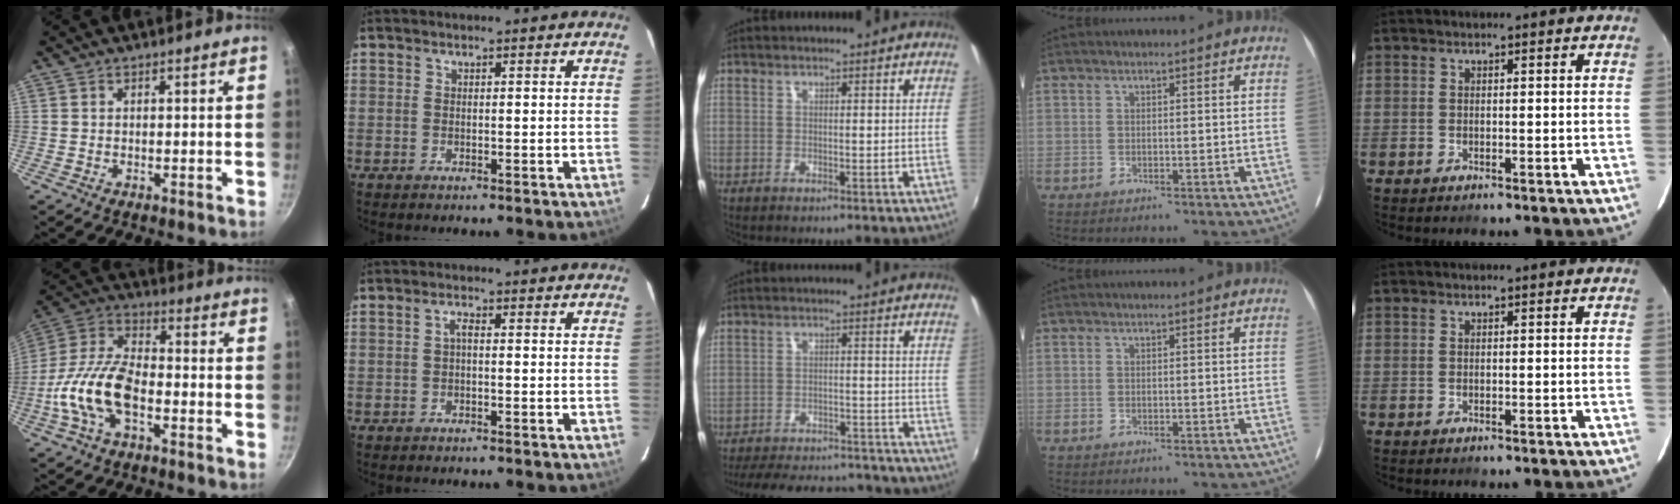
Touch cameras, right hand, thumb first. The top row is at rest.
{"thumb": {"total": 15.2, "force": [-4.6, 7.9, 12.2], "torque": [-0.223, 0.042, -0.105]}, "index": {"total": 1.3, "force": [-0.3, 0.4, 1.2], "torque": [-0.023, 0.007, -0.006]}, "middle": {"total": 22.0, "force": [-19.1, 7.1, 8.2], "torque": [-0.176, 0.013, -0.244]}}